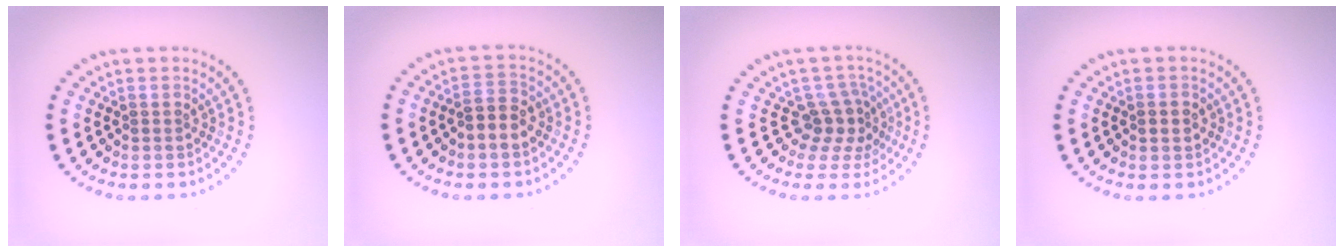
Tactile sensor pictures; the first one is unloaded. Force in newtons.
{"total": 2.5, "press": 2.4, "slide": 0.6}
{"total": 3.0, "press": 2.0, "slide": 2.2}
{"total": 1.4, "press": 1.4, "slide": 0.1}